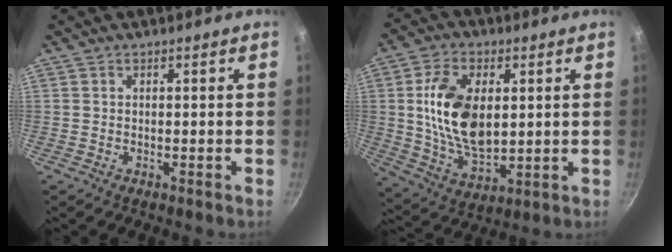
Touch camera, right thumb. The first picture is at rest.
{"total": 16.0, "force": [2.5, 9.4, 12.7], "torque": [-0.216, -0.010, 0.052]}